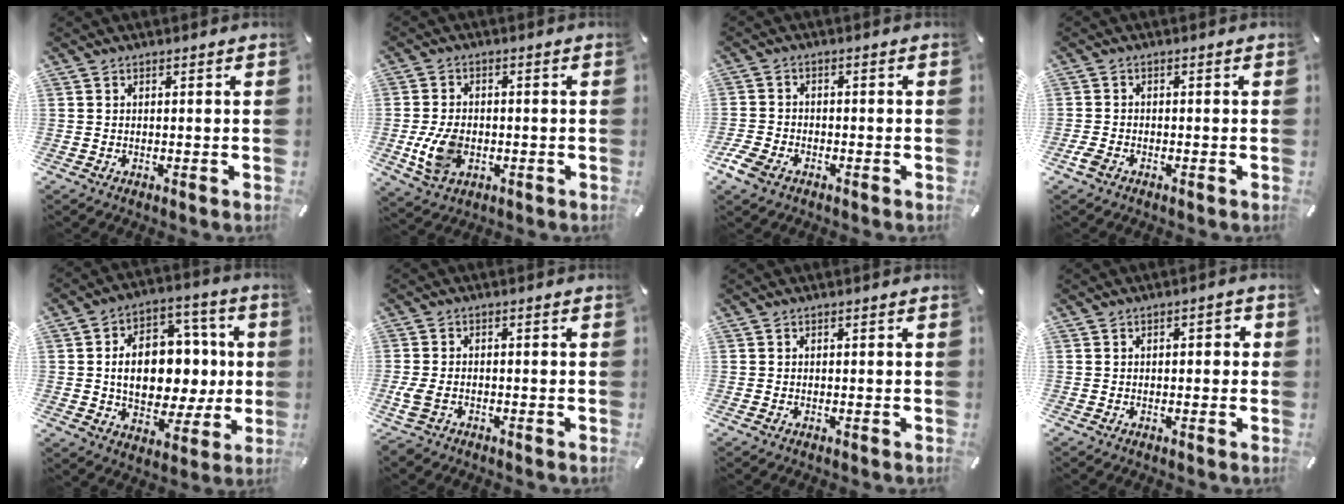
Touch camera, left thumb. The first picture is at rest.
{"total": 8.5, "force": [-1.7, 6.0, 5.8], "torque": [-0.125, 0.001, -0.031]}
{"total": 4.5, "force": [-2.8, 3.0, 1.8], "torque": [-0.055, 0.006, -0.058]}
{"total": 2.0, "force": [-1.2, 1.1, 1.0], "torque": [-0.033, -0.003, -0.026]}
{"total": 15.5, "force": [-0.1, 11.7, 10.2], "torque": [-0.169, 0.000, 0.009]}
{"total": 4.9, "force": [-2.0, 3.2, 3.1], "torque": [-0.075, 0.003, -0.037]}
{"total": 0.0}
{"total": 1.8, "force": [-0.5, 1.2, 1.2], "torque": [-0.023, 0.010, -0.013]}